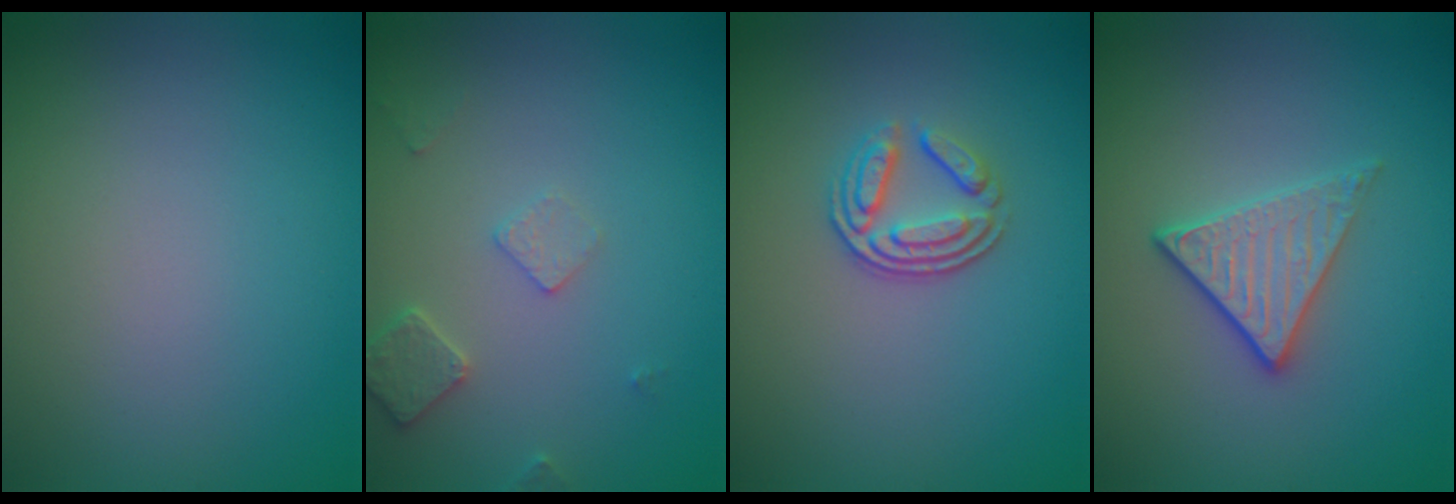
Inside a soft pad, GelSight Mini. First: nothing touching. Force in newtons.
{"total": 2.1, "press": 2.1, "slide": 0.3}
{"total": 3.4, "press": 2.5, "slide": 2.3}
{"total": 2.9, "press": 2.6, "slide": 1.2}